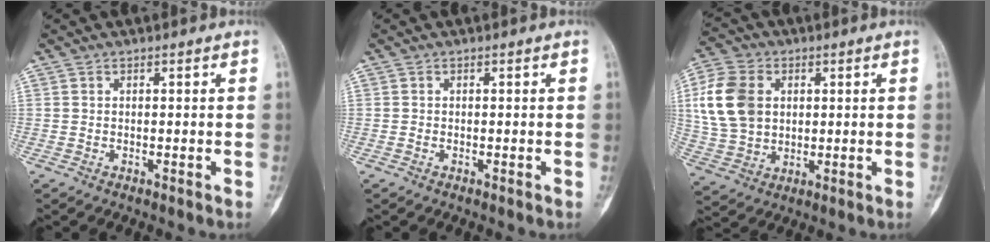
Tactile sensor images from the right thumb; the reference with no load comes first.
{"total": 0.0}
{"total": 13.5, "force": [2.7, 10.1, 8.6], "torque": [-0.161, 0.002, 0.053]}